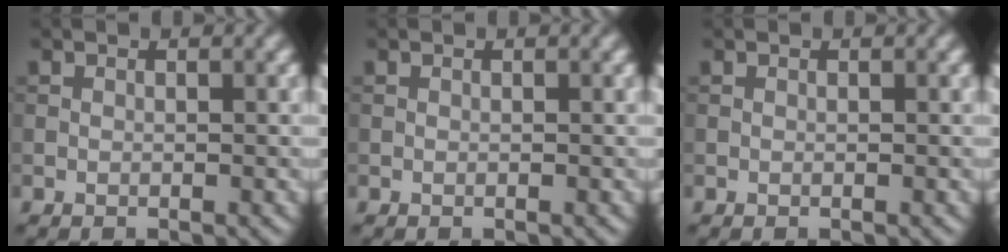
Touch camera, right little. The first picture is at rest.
{"total": 0.0}
{"total": 0.0}